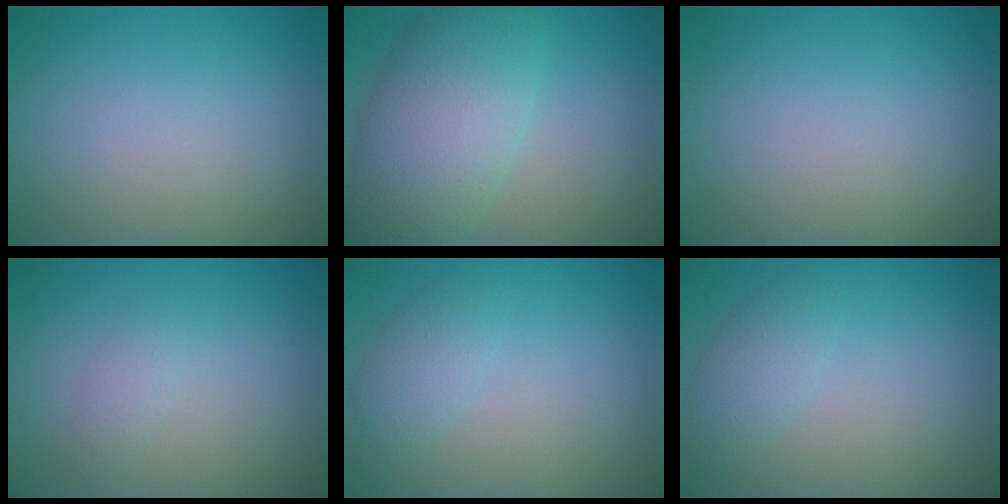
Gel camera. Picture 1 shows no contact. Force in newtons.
{"total": 8.2, "press": 8.2, "slide": 0.4}
{"total": 0.0}
{"total": 1.1, "press": 1.1, "slide": 0.0}
{"total": 2.1, "press": 2.1, "slide": 0.0}
{"total": 2.1, "press": 2.1, "slide": 0.0}